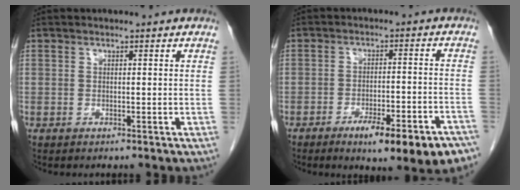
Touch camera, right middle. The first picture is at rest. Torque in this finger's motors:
{"motor_torque": [1.25, -0.88, 0.23, 0.08]}